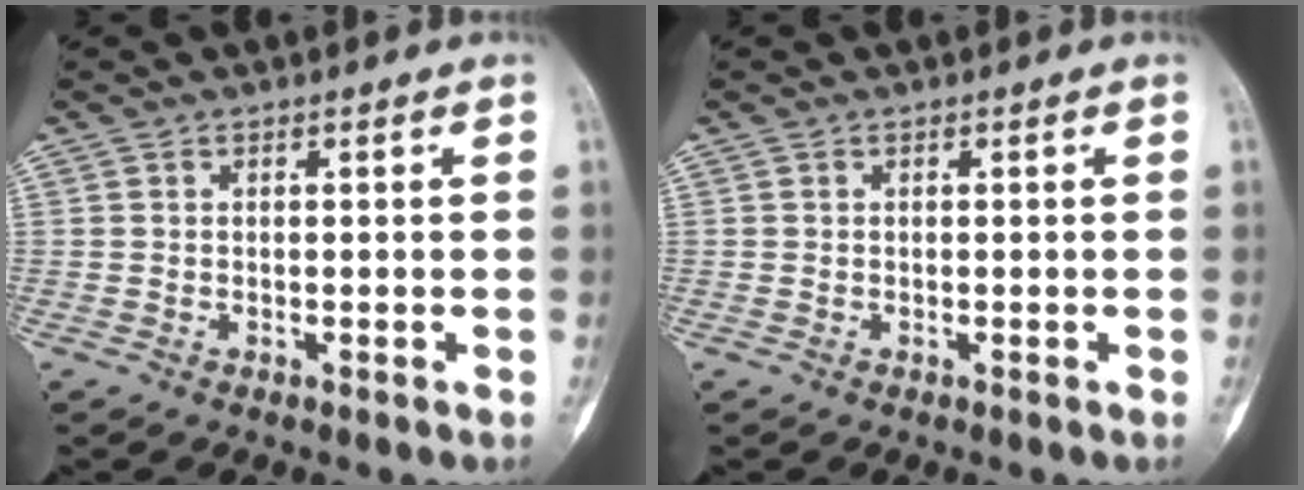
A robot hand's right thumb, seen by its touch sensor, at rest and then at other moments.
{"total": 0.0}